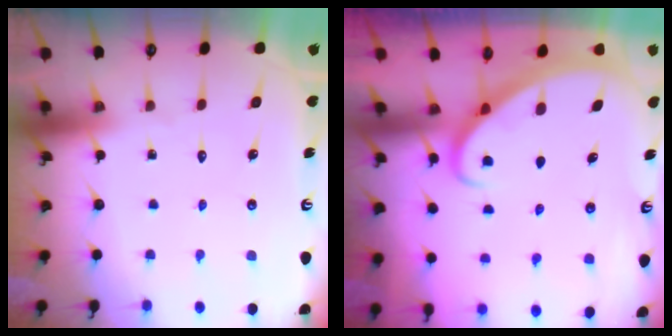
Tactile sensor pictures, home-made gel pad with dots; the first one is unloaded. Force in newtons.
{"total": 2.7, "press": 2.7, "slide": 0.2}